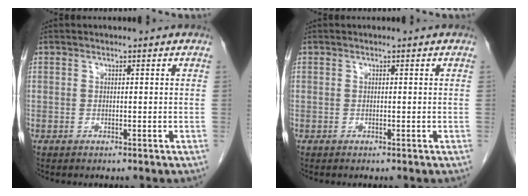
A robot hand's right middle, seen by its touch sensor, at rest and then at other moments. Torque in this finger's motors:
{"motor_torque": [-0.03, -0.19, -0.09, -0.01]}